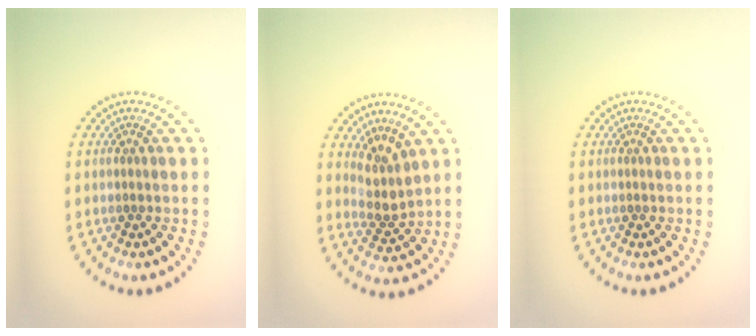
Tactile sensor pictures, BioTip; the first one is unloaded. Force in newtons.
{"total": 2.8, "press": 2.1, "slide": 1.8}
{"total": 0.0}